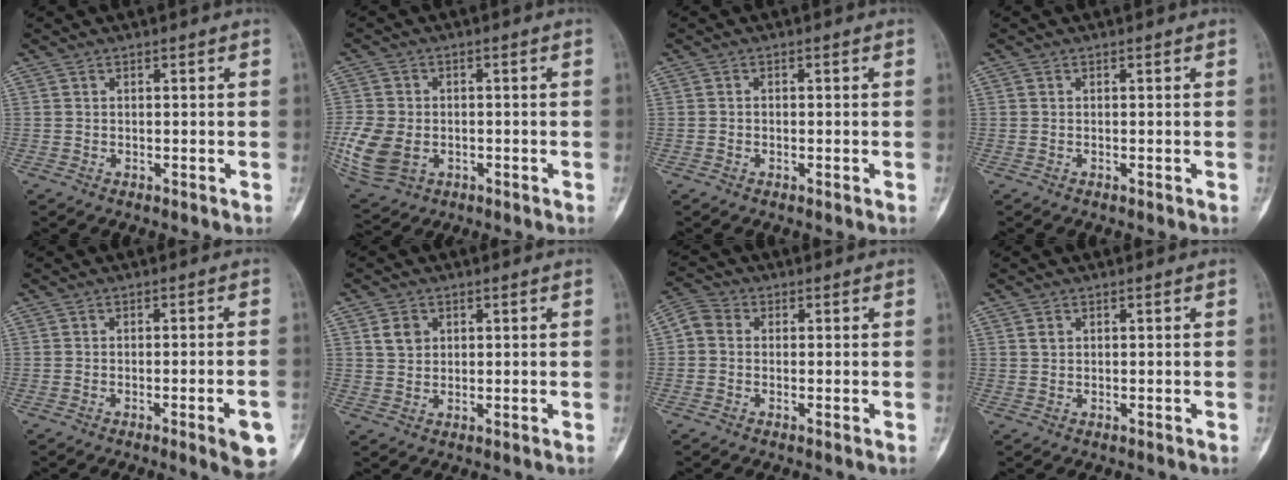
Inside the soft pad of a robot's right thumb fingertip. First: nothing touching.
{"total": 10.6, "force": [-2.4, 7.6, 6.9], "torque": [-0.150, -0.001, -0.037]}
{"total": 0.6, "force": [-0.2, 0.5, 0.3], "torque": [-0.004, 0.002, -0.007]}
{"total": 0.0}
{"total": 7.0, "force": [-3.0, 1.1, 6.3], "torque": [-0.066, 0.006, -0.034]}
{"total": 3.5, "force": [1.4, 2.8, 1.6], "torque": [-0.014, -0.004, 0.029]}
{"total": 4.0, "force": [0.1, 3.5, 1.9], "torque": [-0.029, 0.012, -0.009]}
{"total": 1.1, "force": [0.5, 0.8, 0.5], "torque": [-0.003, 0.001, 0.011]}